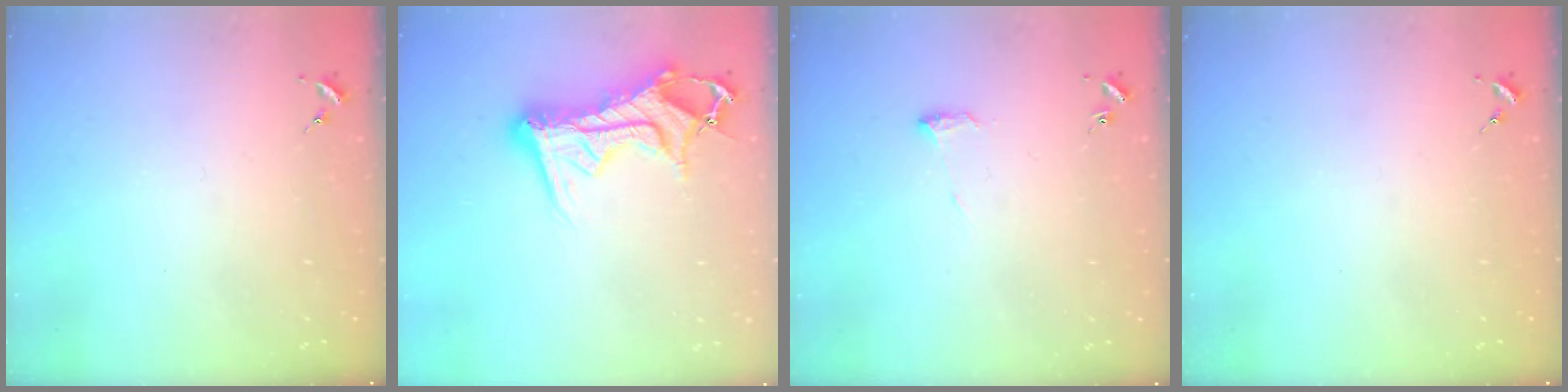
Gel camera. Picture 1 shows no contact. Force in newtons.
{"total": 15.8, "press": 15.7, "slide": 1.6}
{"total": 5.8, "press": 5.7, "slide": 0.8}
{"total": 0.0}